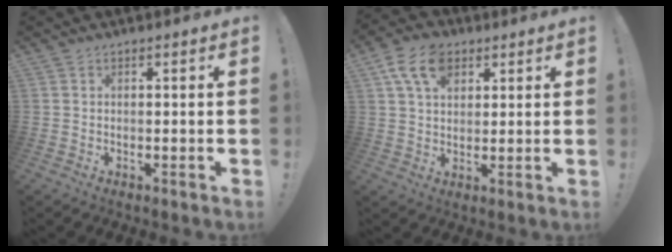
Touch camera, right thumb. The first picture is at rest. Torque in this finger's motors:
{"motor_torque": [1.00, 2.12, 0.42, -0.07, 0.29]}